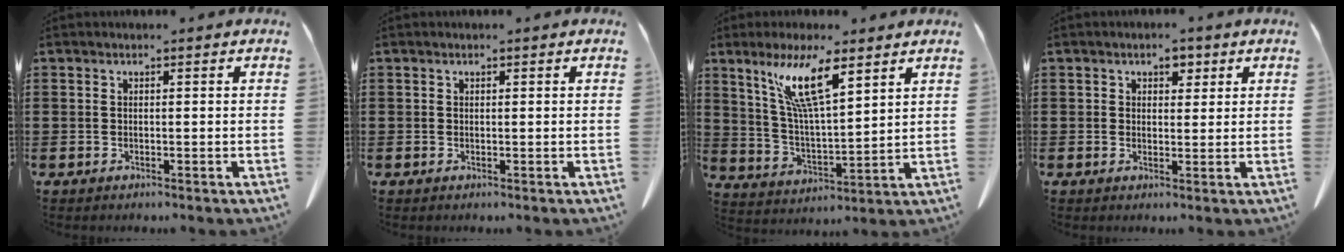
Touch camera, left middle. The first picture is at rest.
{"total": 0.0}
{"total": 10.8, "force": [6.8, 2.3, 8.2], "torque": [-0.173, -0.012, 0.120]}
{"total": 2.5, "force": [1.5, 1.8, 0.9], "torque": [-0.009, 0.003, 0.022]}